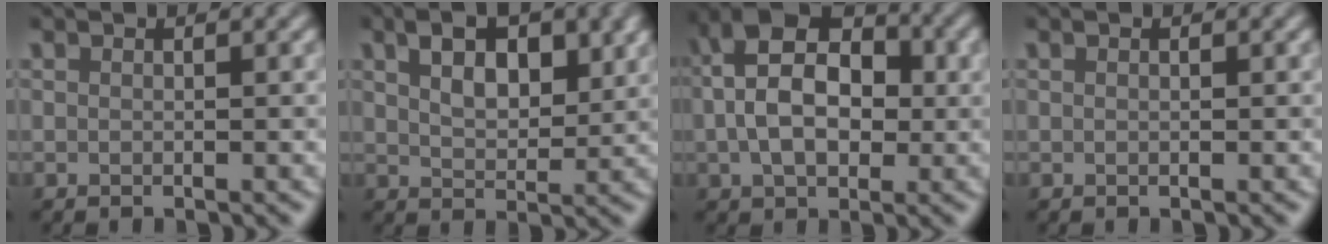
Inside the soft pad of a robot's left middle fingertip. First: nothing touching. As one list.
[{"total": 5.2, "force": [2.4, 2.6, 3.9], "torque": [-0.066, 0.004, 0.041]}, {"total": 8.8, "force": [0.5, 5.5, 6.8], "torque": [-0.125, 0.021, 0.001]}, {"total": 0.0}]